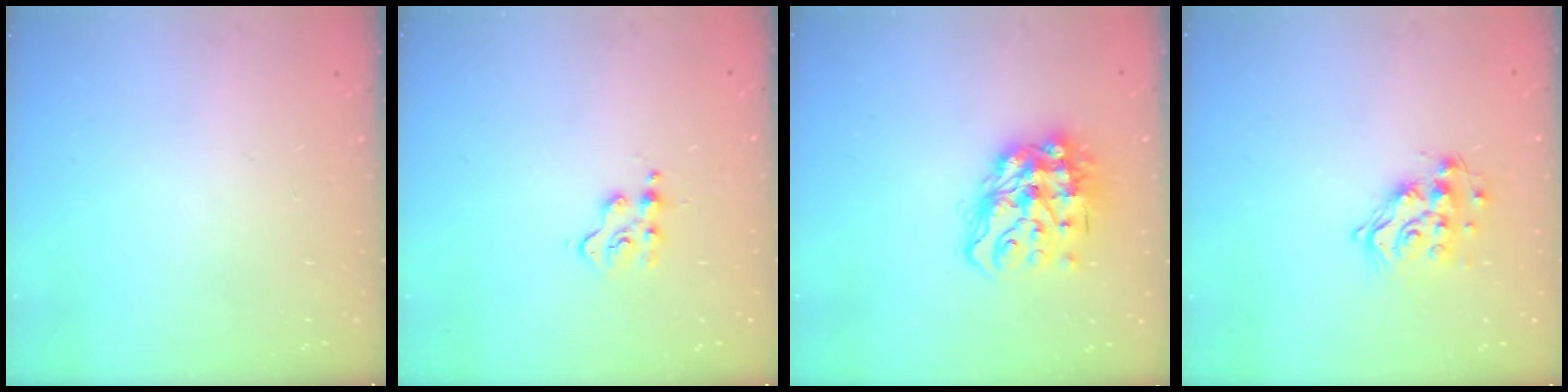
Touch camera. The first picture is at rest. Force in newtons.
{"total": 3.3, "press": 3.3, "slide": 0.5}
{"total": 14.9, "press": 14.8, "slide": 1.5}
{"total": 13.1, "press": 13.1, "slide": 0.8}